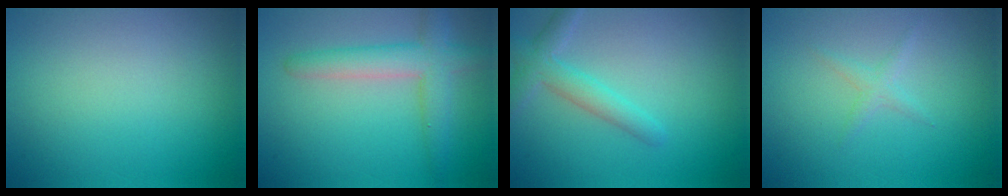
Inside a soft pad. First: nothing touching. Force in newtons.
{"total": 4.3, "press": 4.3, "slide": 0.1}
{"total": 2.8, "press": 2.8, "slide": 0.1}
{"total": 1.1, "press": 1.1, "slide": 0.1}